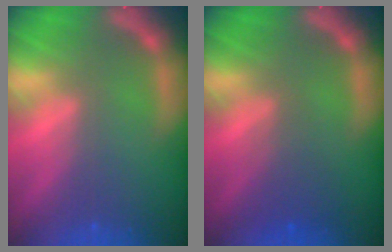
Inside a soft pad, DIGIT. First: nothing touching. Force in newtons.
{"total": 2.4}